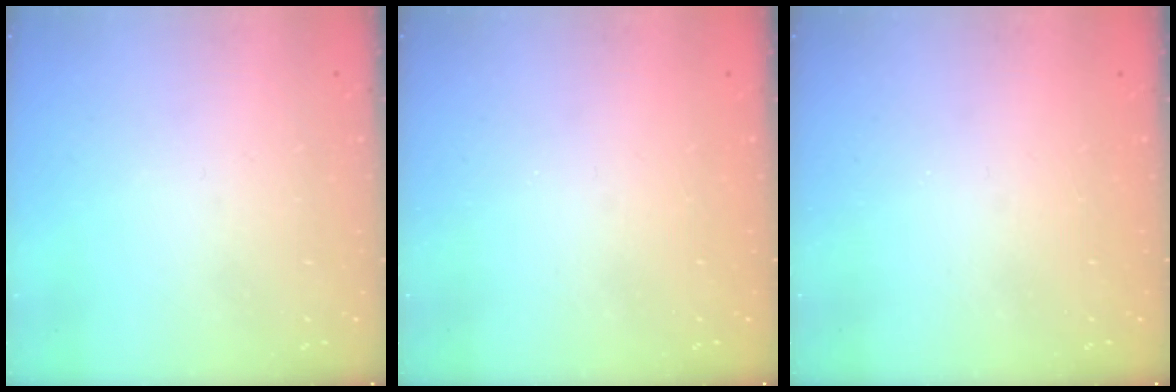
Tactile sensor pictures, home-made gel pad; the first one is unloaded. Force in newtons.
{"total": 1.0, "press": 1.0, "slide": 0.2}
{"total": 0.8, "press": 0.8, "slide": 0.3}